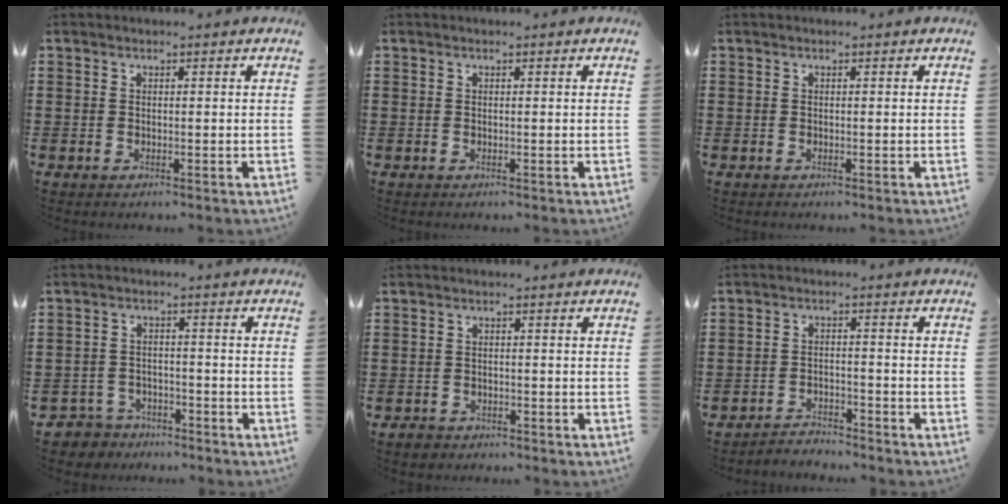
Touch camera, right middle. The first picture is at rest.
{"total": 0.0}
{"total": 0.0}
{"total": 3.4, "force": [-3.2, 1.0, -0.3], "torque": [-0.014, -0.002, -0.073]}
{"total": 1.2, "force": [-1.1, 0.6, 0.1], "torque": [-0.005, 0.002, -0.025]}
{"total": 3.1, "force": [-3.0, 0.3, -0.1], "torque": [-0.007, 0.002, -0.067]}